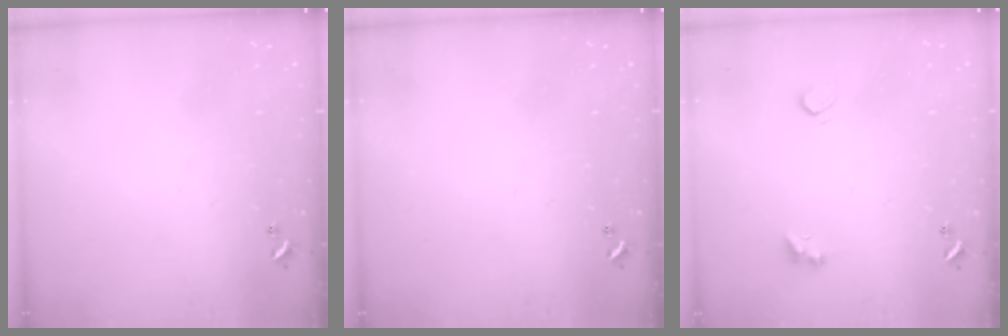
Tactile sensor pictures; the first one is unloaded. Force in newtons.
{"total": 0.0}
{"total": 3.6, "press": 3.5, "slide": 0.9}